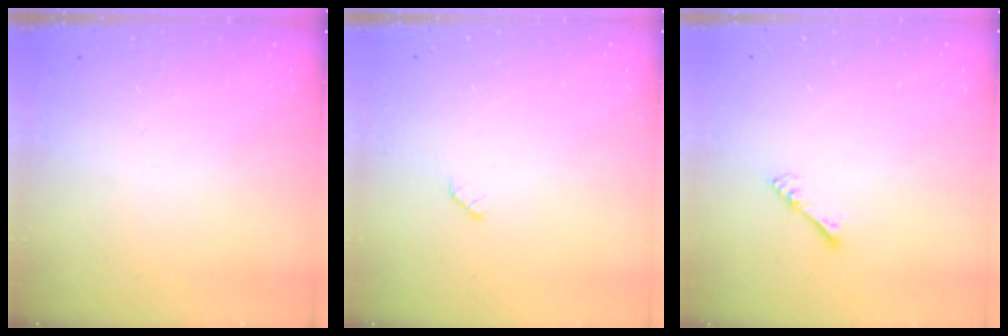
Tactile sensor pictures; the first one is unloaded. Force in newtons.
{"total": 2.5, "press": 2.5, "slide": 0.4}
{"total": 3.5, "press": 3.5, "slide": 0.6}